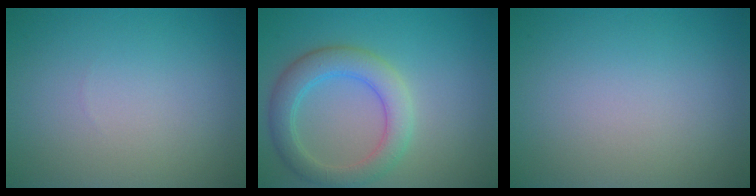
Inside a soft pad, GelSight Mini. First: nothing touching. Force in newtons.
{"total": 4.4, "press": 4.4, "slide": 0.3}
{"total": 0.0}